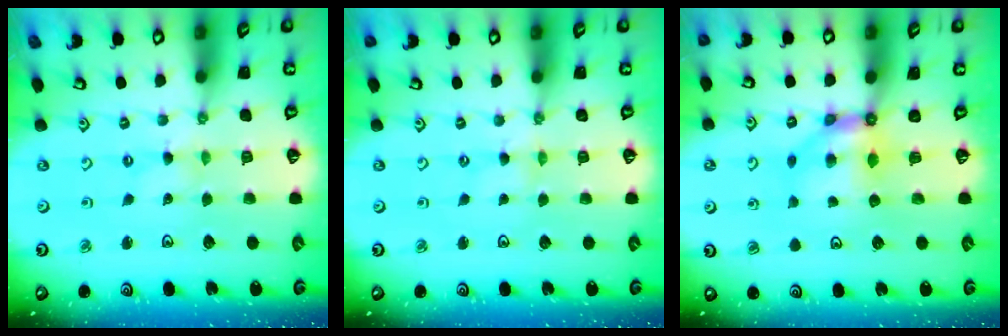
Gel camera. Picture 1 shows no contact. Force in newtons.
{"total": 0.5, "press": 0.5, "slide": 0.2}
{"total": 6.3, "press": 6.3, "slide": 0.4}